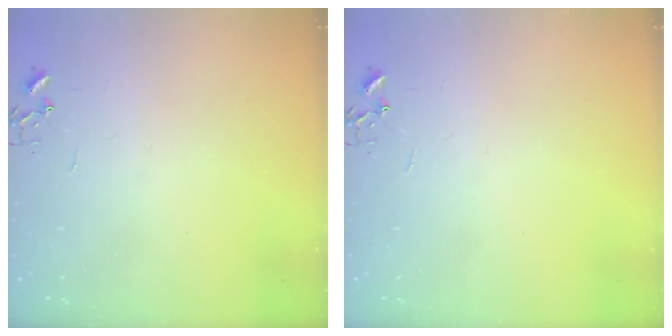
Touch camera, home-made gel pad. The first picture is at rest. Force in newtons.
{"total": 0.0}